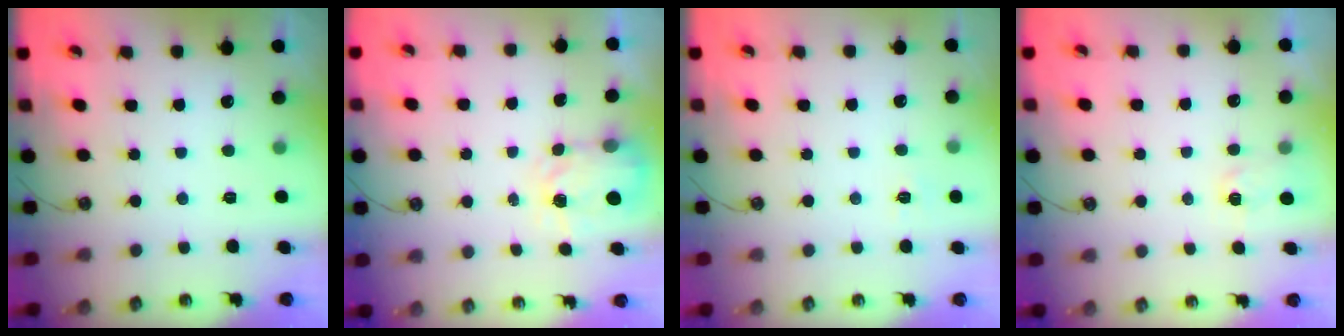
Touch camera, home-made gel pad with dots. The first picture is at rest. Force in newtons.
{"total": 3.6, "press": 3.6, "slide": 0.6}
{"total": 4.5, "press": 4.5, "slide": 0.5}
{"total": 2.9, "press": 2.9, "slide": 0.4}